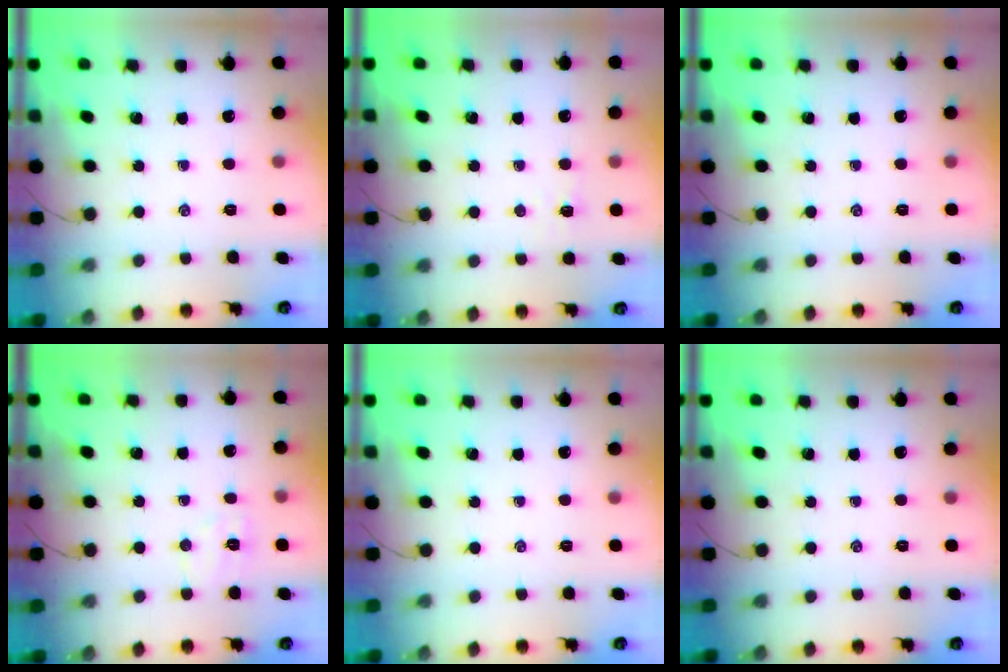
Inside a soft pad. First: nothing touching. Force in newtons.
{"total": 1.6, "press": 1.6, "slide": 0.5}
{"total": 0.0}
{"total": 6.3, "press": 6.2, "slide": 1.0}
{"total": 0.0}
{"total": 0.0}